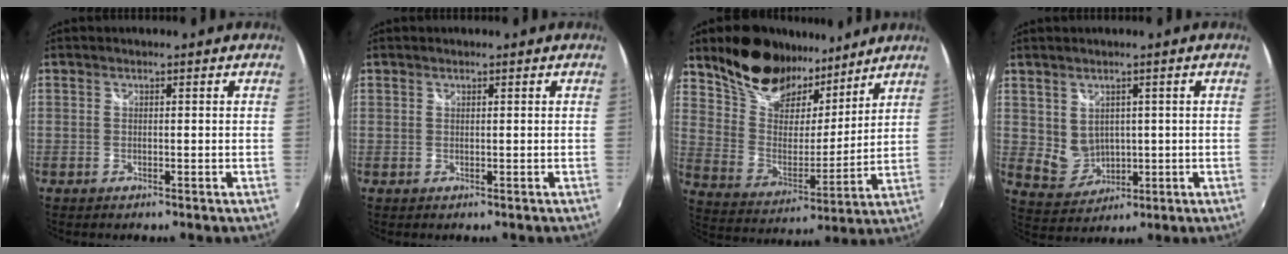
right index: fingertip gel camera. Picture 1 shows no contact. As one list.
[{"total": 0.6, "force": [0.2, 0.6, 0.0], "torque": [0.003, 0.001, 0.003]}, {"total": 18.3, "force": [13.4, 9.6, 8.0], "torque": [-0.174, 0.025, 0.246]}, {"total": 5.6, "force": [1.3, 4.8, 2.5], "torque": [-0.048, -0.001, 0.044]}]